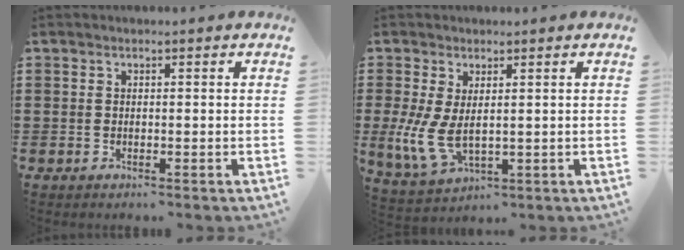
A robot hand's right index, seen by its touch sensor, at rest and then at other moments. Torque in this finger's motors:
{"motor_torque": [1.86, 0.28, 0.77, 0.21]}